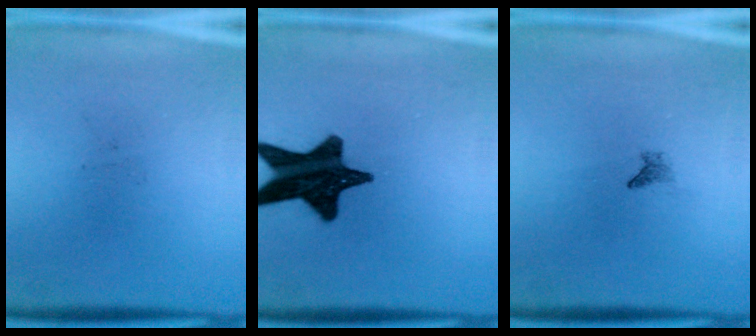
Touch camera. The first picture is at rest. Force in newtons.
{"total": 16.5}
{"total": 0.8}